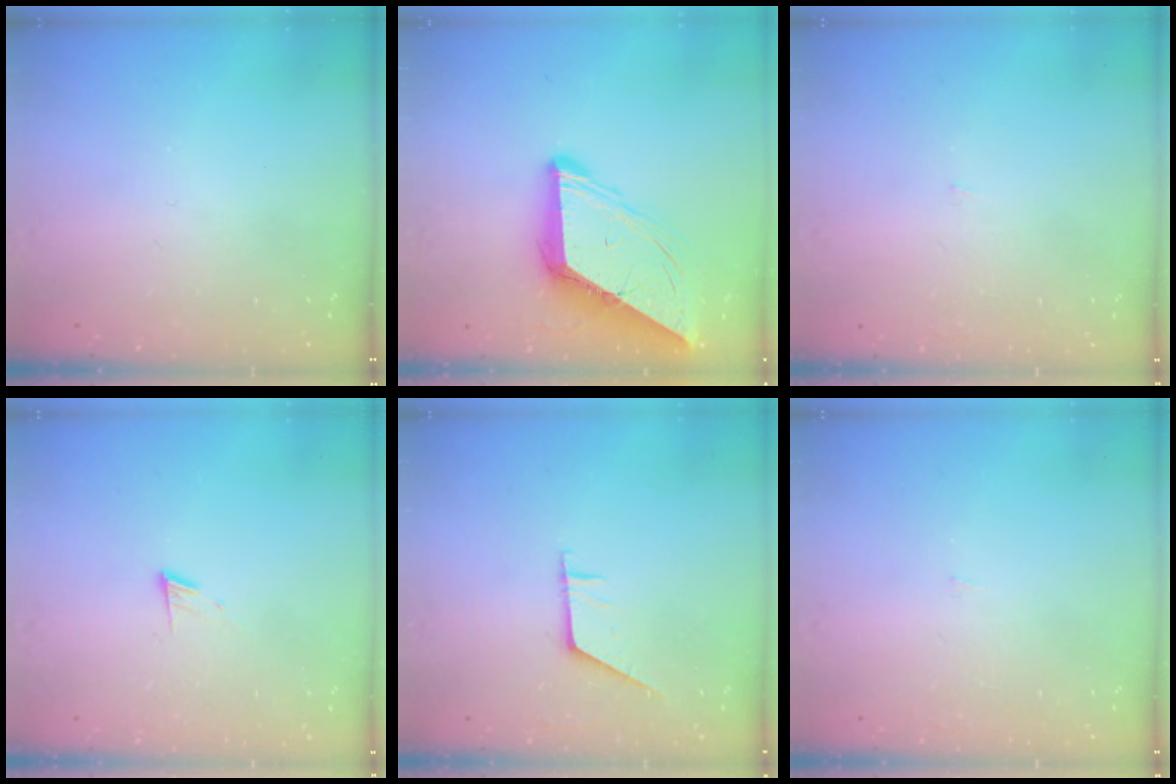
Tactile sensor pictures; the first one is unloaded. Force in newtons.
{"total": 11.4, "press": 11.3, "slide": 1.3}
{"total": 0.9, "press": 0.9, "slide": 0.0}
{"total": 5.1, "press": 5.1, "slide": 0.6}
{"total": 4.4, "press": 4.4, "slide": 0.5}
{"total": 0.9, "press": 0.9, "slide": 0.0}